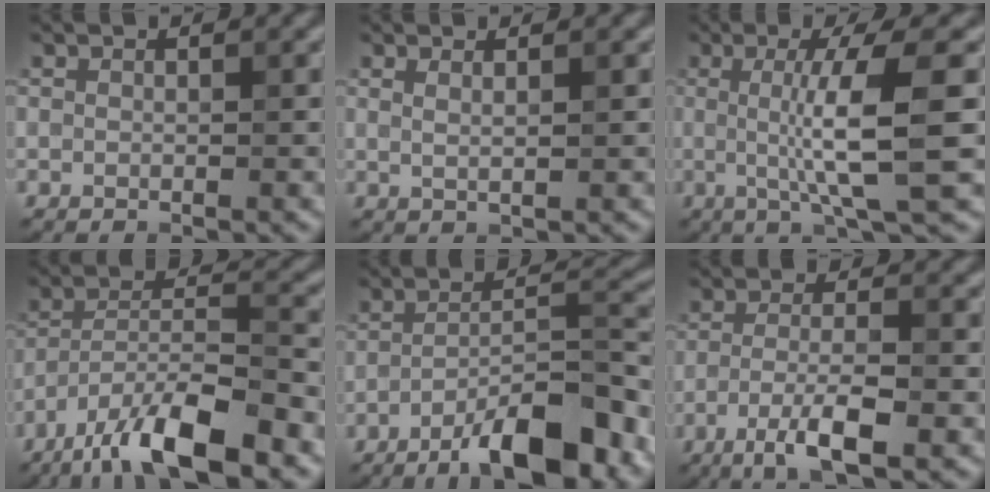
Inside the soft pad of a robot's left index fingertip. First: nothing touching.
{"total": 1.8, "force": [0.9, 0.7, 1.4], "torque": [-0.014, -0.001, 0.006]}
{"total": 7.5, "force": [0.0, 1.3, 7.4], "torque": [-0.118, -0.002, 0.002]}
{"total": 10.4, "force": [-7.3, 2.3, 7.0], "torque": [-0.118, 0.009, -0.137]}
{"total": 10.2, "force": [-6.7, 2.3, 7.2], "torque": [-0.105, 0.016, -0.114]}
{"total": 5.2, "force": [-2.4, 1.2, 4.4], "torque": [-0.082, 0.003, -0.047]}